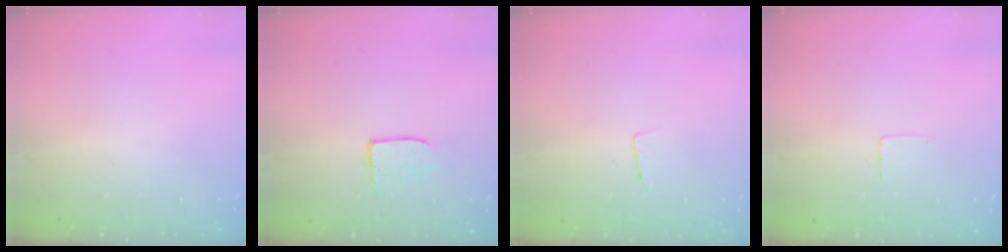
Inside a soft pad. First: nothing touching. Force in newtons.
{"total": 3.9, "press": 3.9, "slide": 0.4}
{"total": 3.1, "press": 3.1, "slide": 0.1}
{"total": 2.5, "press": 2.5, "slide": 0.1}